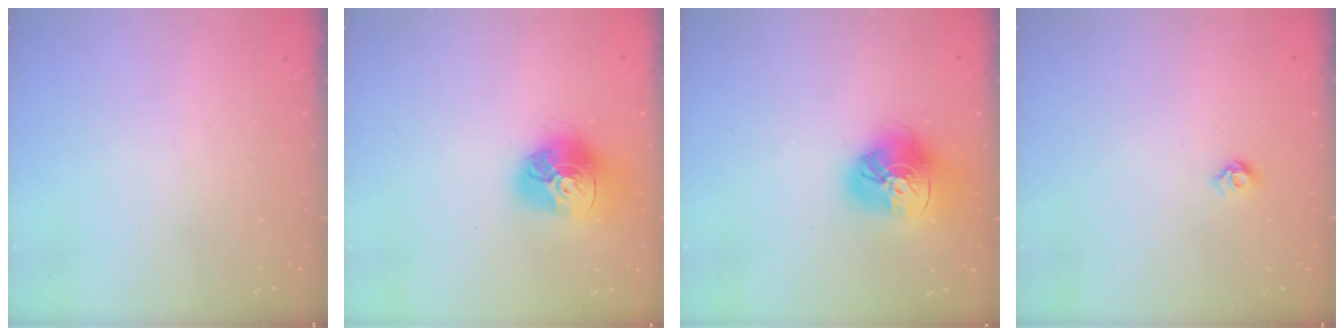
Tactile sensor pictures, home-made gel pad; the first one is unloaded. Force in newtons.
{"total": 15.9, "press": 15.8, "slide": 1.4}
{"total": 17.7, "press": 17.6, "slide": 1.8}
{"total": 5.0, "press": 4.9, "slide": 0.8}